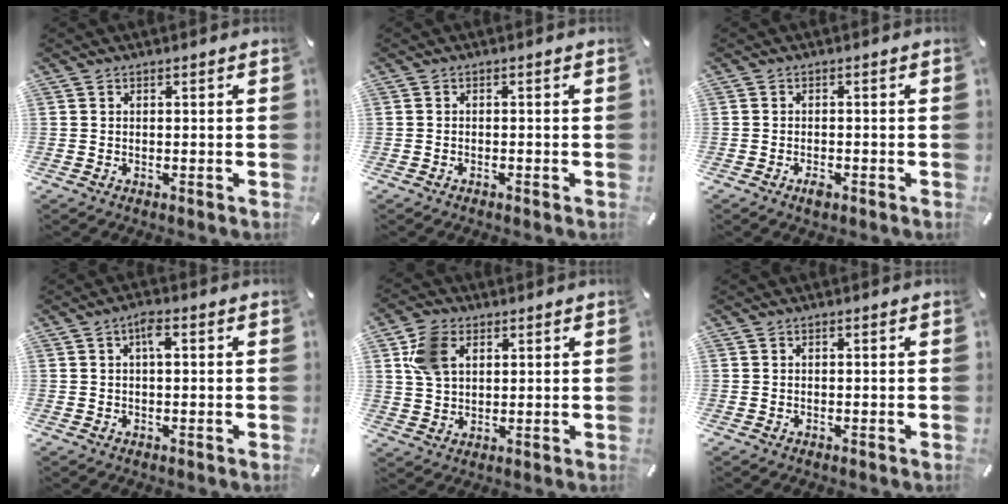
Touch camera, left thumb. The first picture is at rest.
{"total": 0.7, "force": [-0.6, 0.3, 0.3], "torque": [-0.006, 0.000, -0.013]}
{"total": 2.0, "force": [-1.1, 0.9, 1.4], "torque": [-0.034, -0.001, -0.023]}
{"total": 3.3, "force": [0.7, 1.3, 3.0], "torque": [-0.054, 0.008, 0.007]}
{"total": 8.6, "force": [3.4, 6.2, 4.9], "torque": [-0.123, 0.011, 0.065]}
{"total": 0.0}